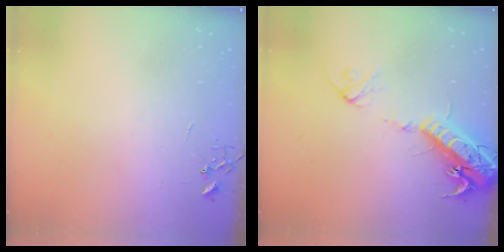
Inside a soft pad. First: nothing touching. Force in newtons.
{"total": 17.8, "press": 17.4, "slide": 3.8}